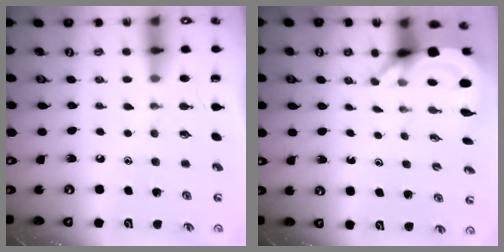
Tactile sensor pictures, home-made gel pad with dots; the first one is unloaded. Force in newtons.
{"total": 4.0, "press": 4.0, "slide": 0.4}